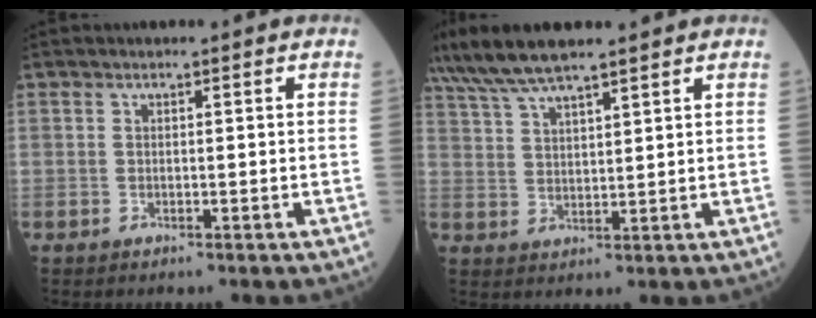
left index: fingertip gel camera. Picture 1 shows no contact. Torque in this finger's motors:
{"motor_torque": [1.03, -1.11, 0.26, 0.18]}